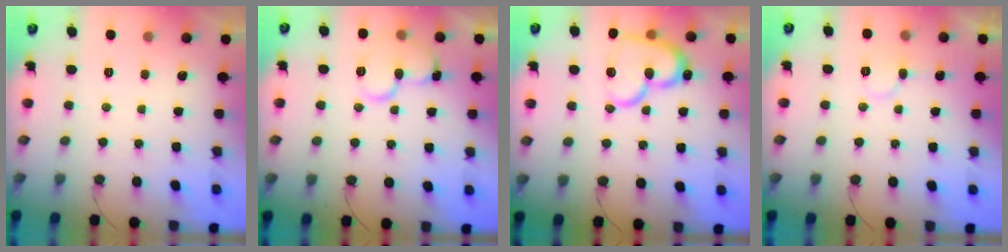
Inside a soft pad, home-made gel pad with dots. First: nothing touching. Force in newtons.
{"total": 12.6, "press": 12.6, "slide": 1.2}
{"total": 17.9, "press": 17.8, "slide": 1.4}
{"total": 5.6, "press": 5.6, "slide": 0.5}